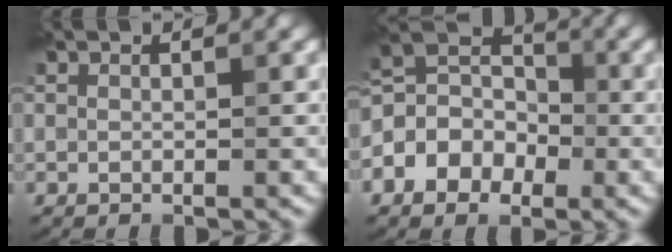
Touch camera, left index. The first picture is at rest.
{"total": 5.5, "force": [-2.2, 4.2, 2.9], "torque": [-0.053, 0.009, -0.058]}